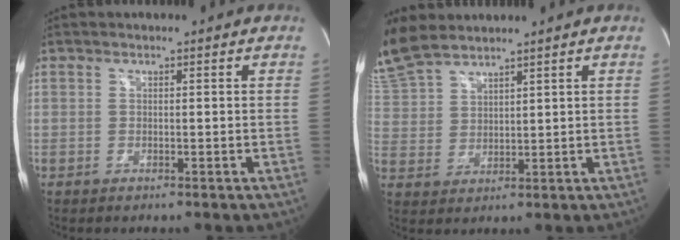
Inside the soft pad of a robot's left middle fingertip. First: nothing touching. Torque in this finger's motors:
{"motor_torque": [0.26, -0.45, 1.06, 0.21]}